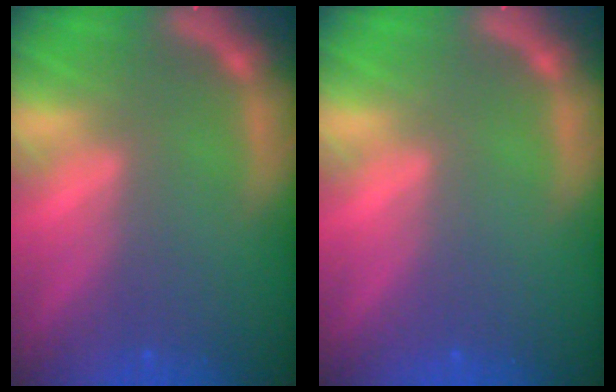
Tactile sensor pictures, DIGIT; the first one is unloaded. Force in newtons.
{"total": 0.0}